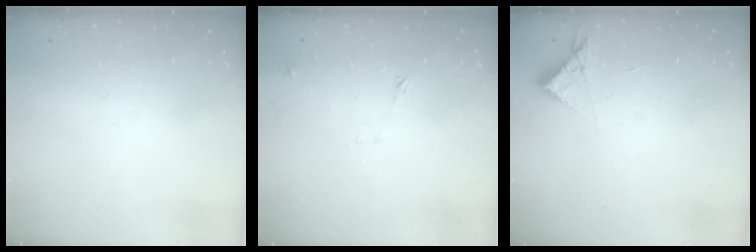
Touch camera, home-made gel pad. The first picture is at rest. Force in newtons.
{"total": 9.4, "press": 9.4, "slide": 0.6}
{"total": 3.1, "press": 3.1, "slide": 0.5}